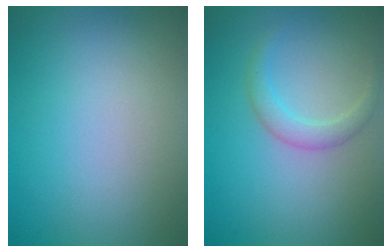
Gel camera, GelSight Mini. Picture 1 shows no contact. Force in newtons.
{"total": 2.0, "press": 2.0, "slide": 0.2}